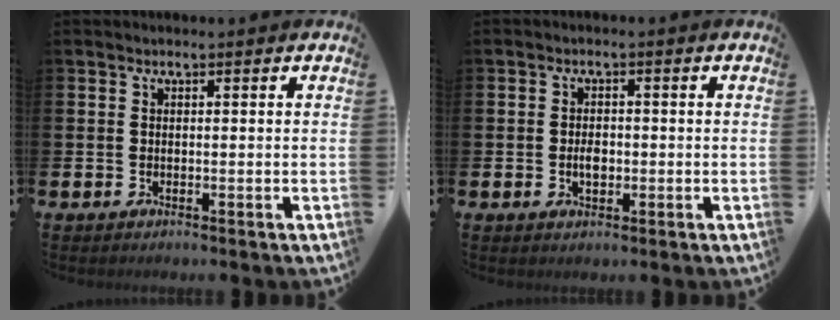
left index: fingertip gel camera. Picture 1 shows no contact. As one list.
[{"total": 2.4, "force": [-0.3, 1.5, 1.8], "torque": [-0.025, 0.000, -0.009]}]